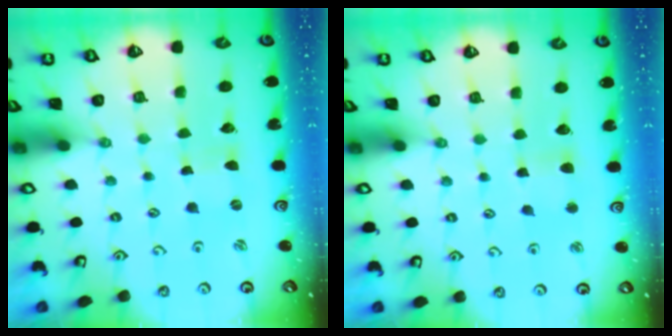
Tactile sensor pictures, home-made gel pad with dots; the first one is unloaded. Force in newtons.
{"total": 2.4, "press": 2.4, "slide": 0.5}